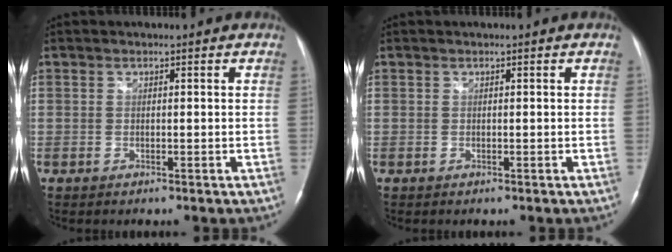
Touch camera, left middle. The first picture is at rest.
{"total": 0.0}